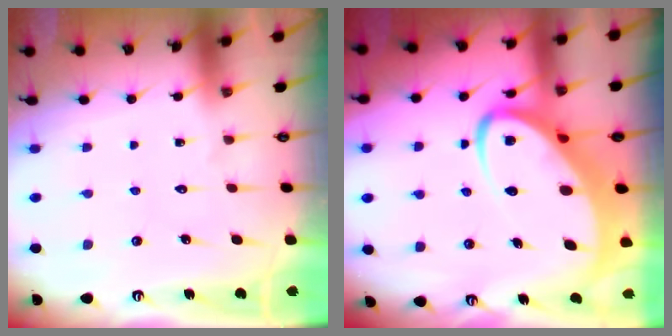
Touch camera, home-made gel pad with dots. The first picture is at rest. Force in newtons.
{"total": 8.9, "press": 8.8, "slide": 1.0}